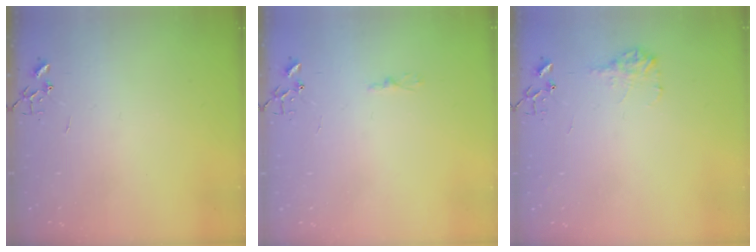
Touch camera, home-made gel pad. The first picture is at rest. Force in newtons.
{"total": 3.1, "press": 3.1, "slide": 0.3}
{"total": 9.3, "press": 9.3, "slide": 0.3}